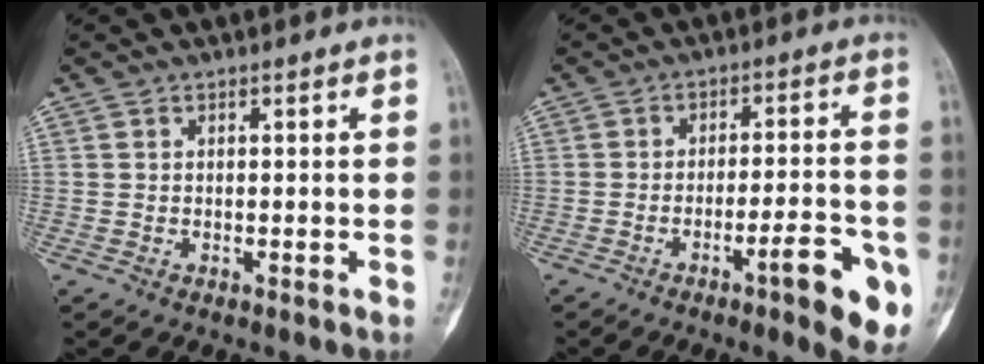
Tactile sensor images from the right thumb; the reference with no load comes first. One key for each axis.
{"total": 11.9, "fx": -5.1, "fy": 2.7, "fz": 10.4, "tx": -0.126, "ty": 0.017, "tz": -0.068}